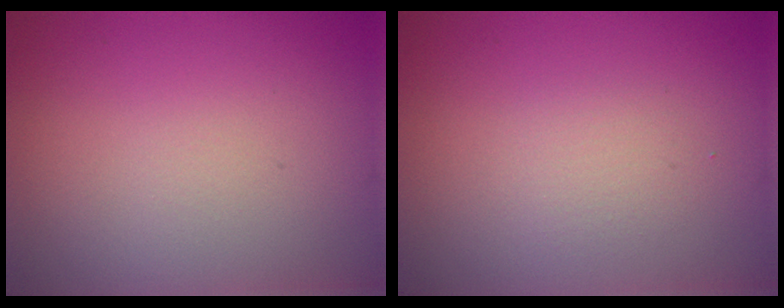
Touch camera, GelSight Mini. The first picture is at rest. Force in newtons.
{"total": 1.3, "press": 1.3, "slide": 0.1}